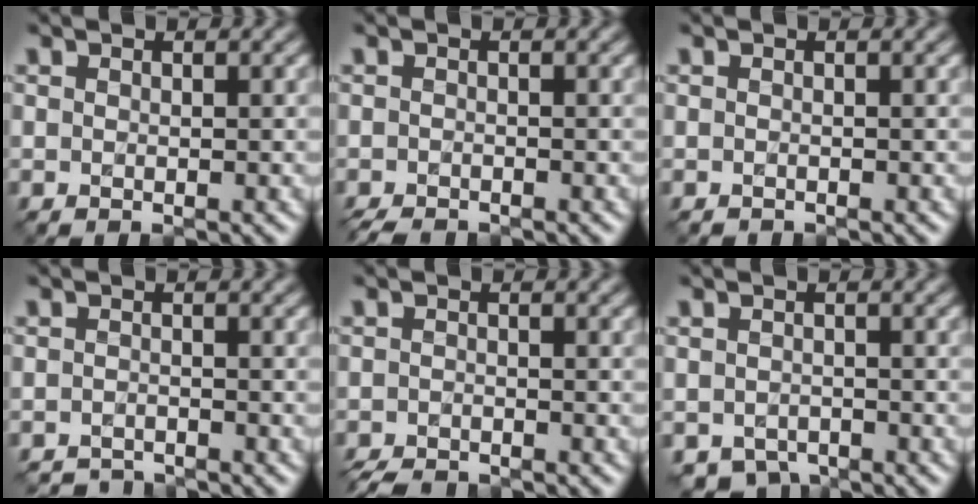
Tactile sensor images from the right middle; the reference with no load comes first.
{"total": 2.1, "force": [-1.9, 0.3, 0.8], "torque": [-0.015, -0.011, -0.036]}
{"total": 0.0}
{"total": 2.2, "force": [-2.1, 0.0, -0.4], "torque": [0.012, -0.006, -0.036]}
{"total": 2.8, "force": [-2.8, 0.3, 0.6], "torque": [-0.011, -0.014, -0.051]}
{"total": 2.8, "force": [-2.1, 1.7, 0.9], "torque": [-0.011, -0.013, -0.035]}